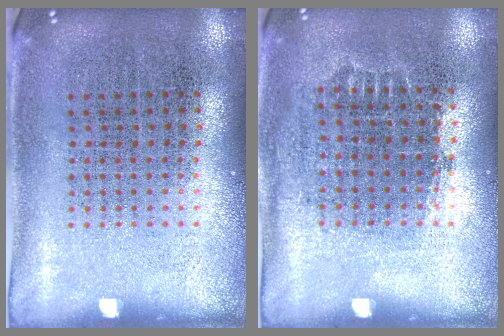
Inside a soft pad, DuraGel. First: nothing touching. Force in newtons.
{"total": 0.8, "press": 0.8, "slide": 0.3}